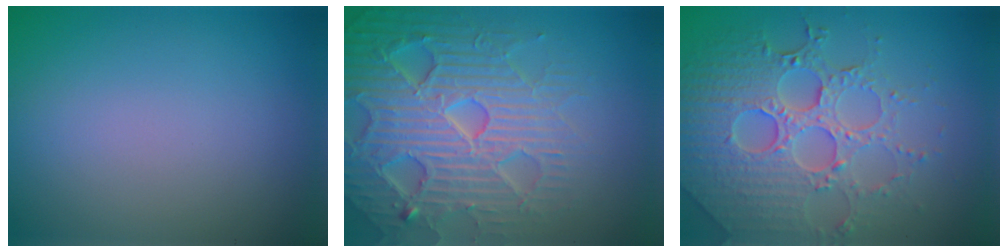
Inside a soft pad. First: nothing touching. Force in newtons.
{"total": 7.2, "press": 7.0, "slide": 1.4}
{"total": 7.7, "press": 5.7, "slide": 5.2}